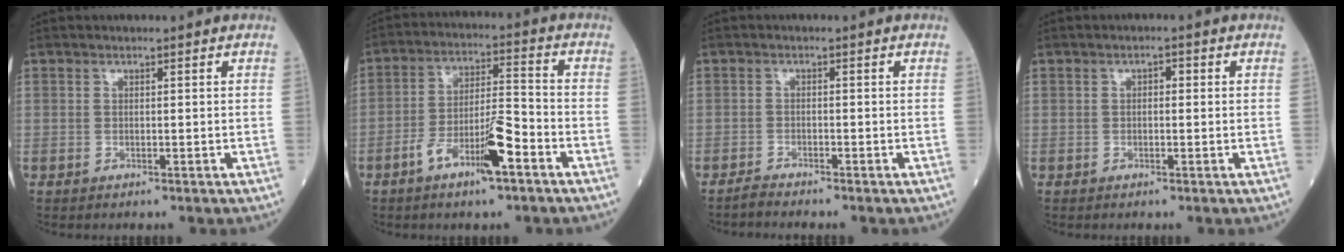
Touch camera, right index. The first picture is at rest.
{"total": 9.3, "force": [-4.9, 1.6, 7.8], "torque": [-0.142, 0.005, -0.085]}
{"total": 1.6, "force": [-1.5, -0.4, 0.0], "torque": [-0.007, -0.007, -0.032]}
{"total": 1.2, "force": [0.1, 0.6, 1.0], "torque": [-0.013, 0.006, 0.000]}